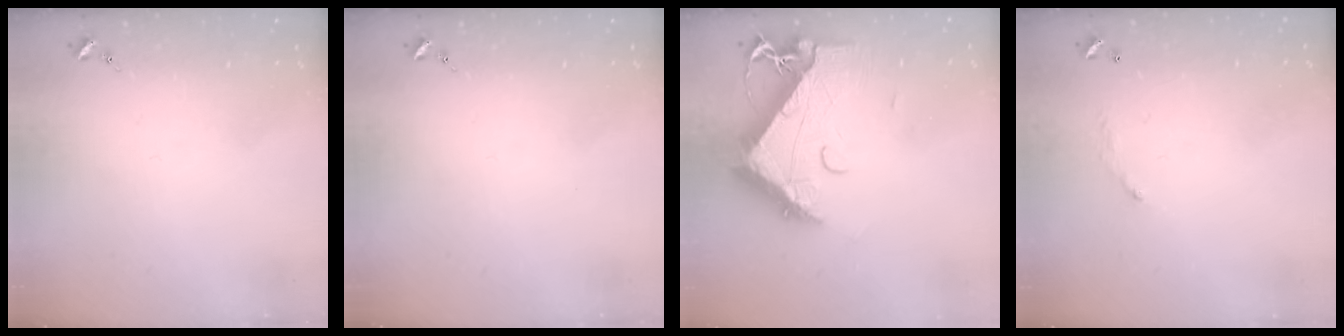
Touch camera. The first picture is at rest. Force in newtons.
{"total": 0.0}
{"total": 15.2, "press": 15.1, "slide": 1.3}
{"total": 4.0, "press": 4.0, "slide": 0.2}